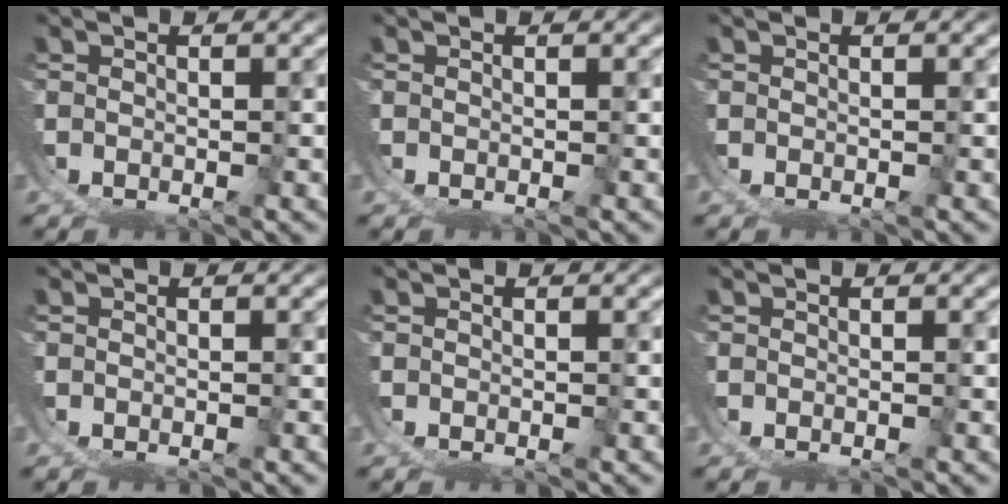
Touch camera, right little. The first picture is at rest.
{"total": 0.0}
{"total": 0.0}
{"total": 0.0}
{"total": 0.0}
{"total": 0.0}